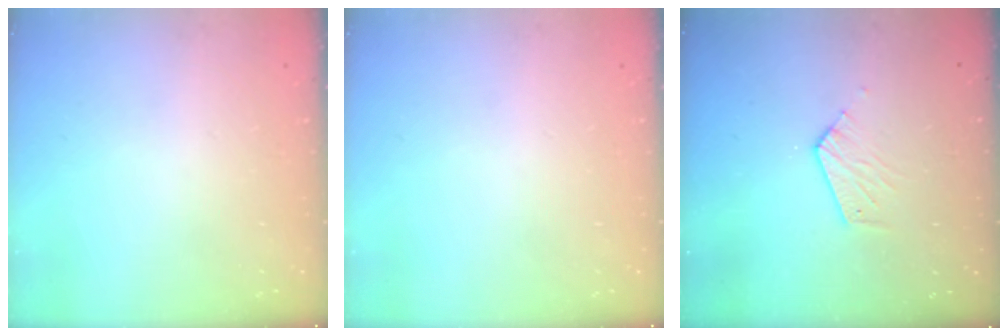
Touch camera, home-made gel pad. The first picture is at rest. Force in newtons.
{"total": 0.0}
{"total": 5.7, "press": 5.7, "slide": 0.3}